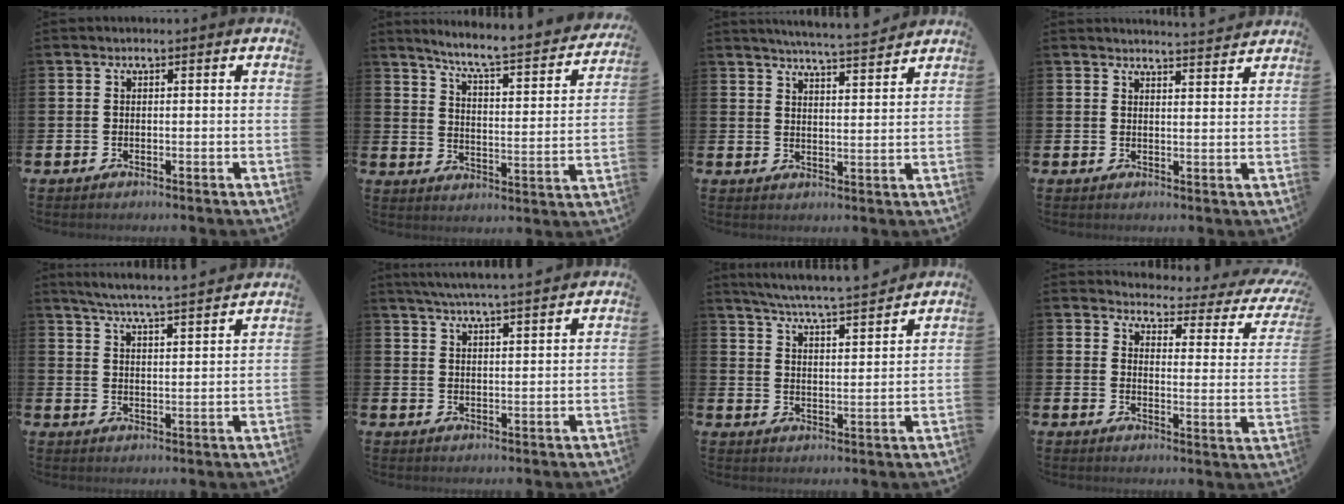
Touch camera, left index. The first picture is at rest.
{"total": 6.4, "force": [5.8, 0.2, 2.7], "torque": [-0.076, -0.052, 0.091]}
{"total": 5.3, "force": [5.2, -0.7, 0.8], "torque": [-0.029, -0.033, 0.091]}
{"total": 3.3, "force": [3.3, -0.3, -0.1], "torque": [0.004, -0.025, 0.057]}
{"total": 5.7, "force": [5.4, -0.6, 1.4], "torque": [-0.050, -0.036, 0.095]}
{"total": 5.3, "force": [5.1, -0.5, 1.4], "torque": [-0.039, -0.021, 0.091]}
{"total": 6.1, "force": [5.9, -0.3, 1.4], "torque": [-0.045, -0.045, 0.102]}
{"total": 3.1, "force": [2.7, 1.1, 0.9], "torque": [-0.026, -0.033, 0.035]}